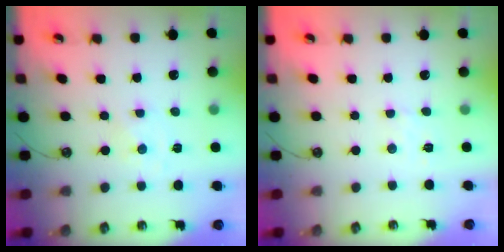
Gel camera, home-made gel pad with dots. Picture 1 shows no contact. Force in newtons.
{"total": 2.6, "press": 2.6, "slide": 0.4}